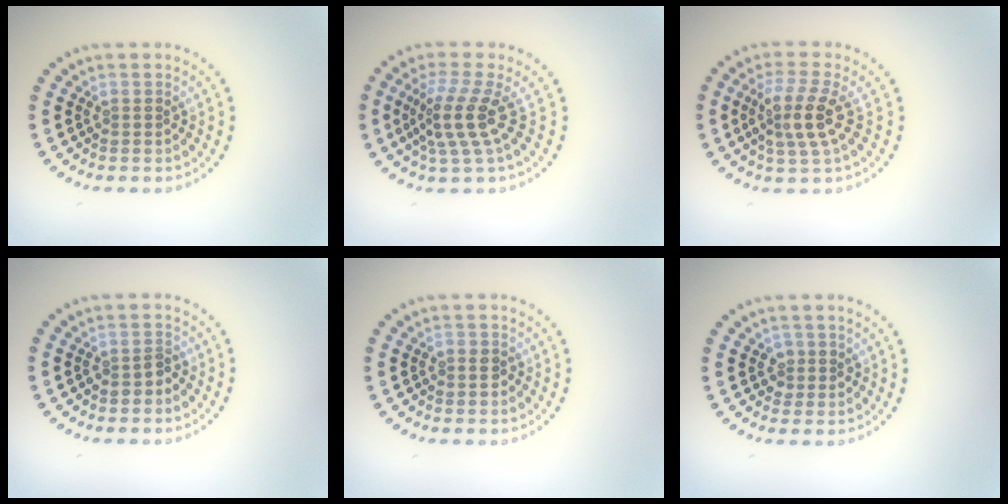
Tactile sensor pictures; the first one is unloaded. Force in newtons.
{"total": 3.7, "press": 2.7, "slide": 2.6}
{"total": 3.7, "press": 3.3, "slide": 1.7}
{"total": 1.1, "press": 1.0, "slide": 0.4}
{"total": 0.8, "press": 0.7, "slide": 0.3}
{"total": 1.1, "press": 1.0, "slide": 0.5}